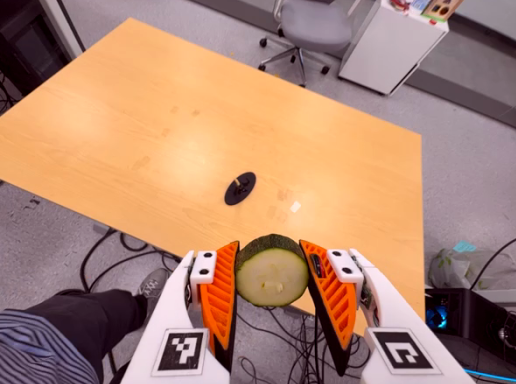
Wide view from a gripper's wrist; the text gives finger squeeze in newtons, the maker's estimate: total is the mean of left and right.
{"total": 10.4, "left": 9.8, "right": 11.0}